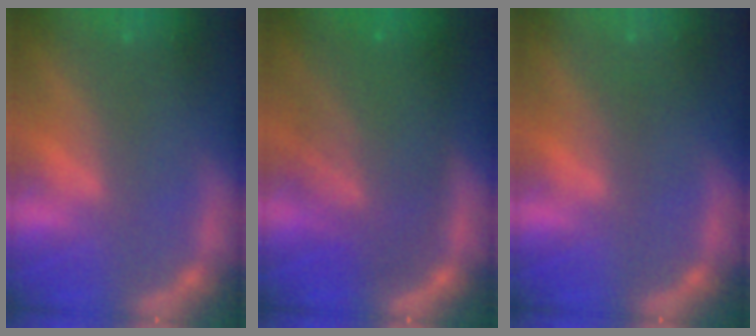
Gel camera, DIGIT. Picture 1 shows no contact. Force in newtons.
{"total": 10.0}
{"total": 1.0}